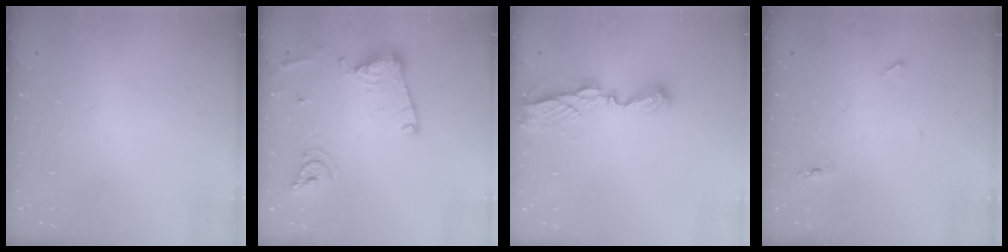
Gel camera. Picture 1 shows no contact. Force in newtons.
{"total": 15.7, "press": 15.6, "slide": 1.6}
{"total": 6.9, "press": 6.9, "slide": 0.6}
{"total": 4.7, "press": 4.5, "slide": 1.4}